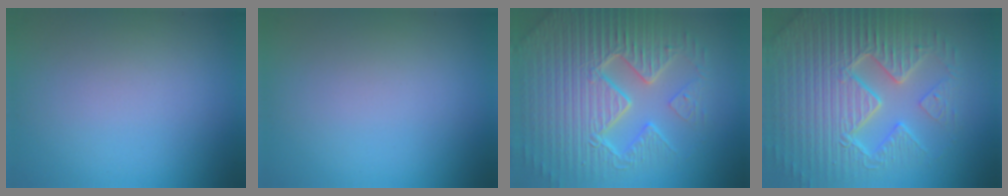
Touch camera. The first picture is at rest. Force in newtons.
{"total": 0.0}
{"total": 10.5, "press": 7.0, "slide": 7.8}
{"total": 9.5, "press": 6.5, "slide": 7.0}